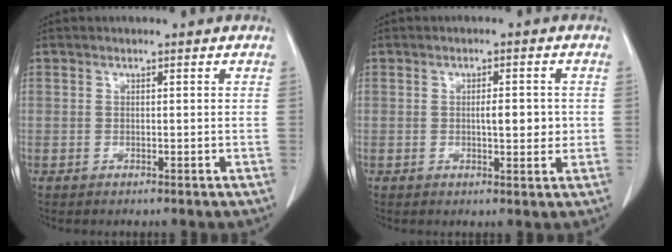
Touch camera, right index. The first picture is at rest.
{"total": 3.6, "force": [0.1, 1.2, 3.4], "torque": [-0.055, 0.000, 0.003]}